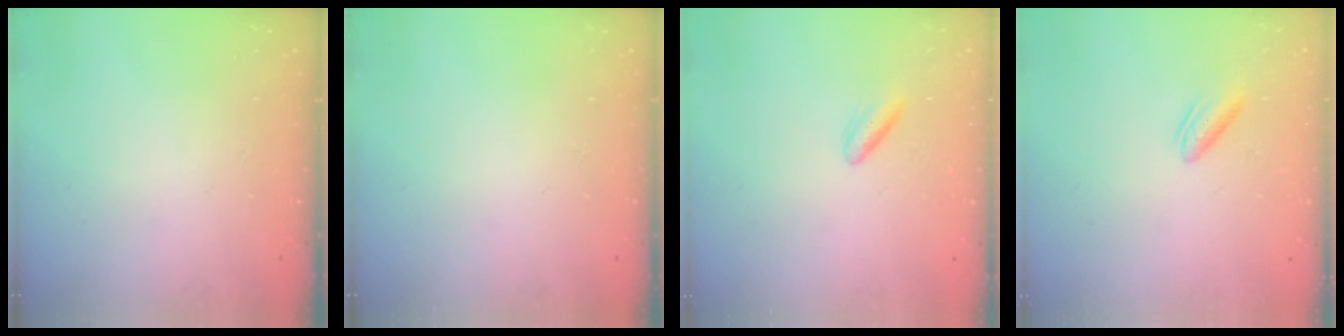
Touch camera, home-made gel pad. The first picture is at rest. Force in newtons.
{"total": 0.0}
{"total": 2.7, "press": 2.4, "slide": 1.2}
{"total": 2.8, "press": 2.7, "slide": 0.9}